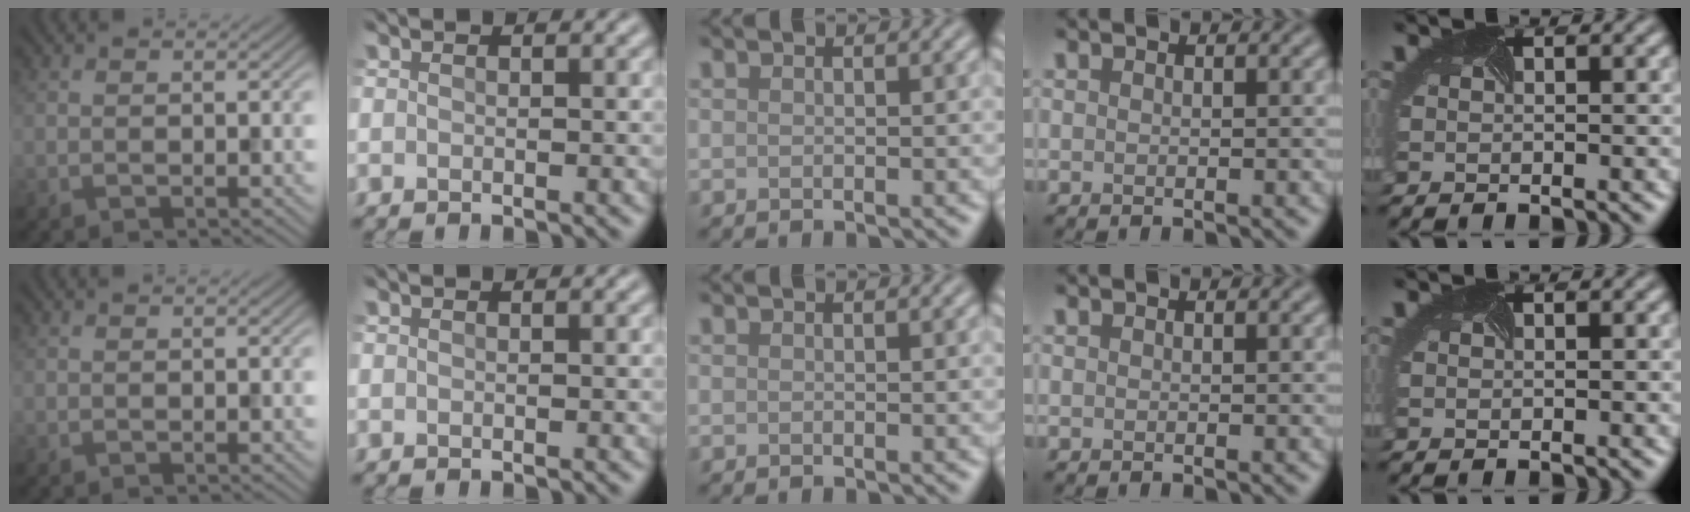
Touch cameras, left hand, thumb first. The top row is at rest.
{}